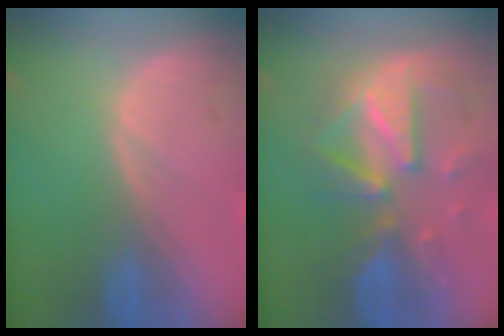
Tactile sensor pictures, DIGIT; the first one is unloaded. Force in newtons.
{"total": 9.1, "press": 9.1, "slide": 0.5}